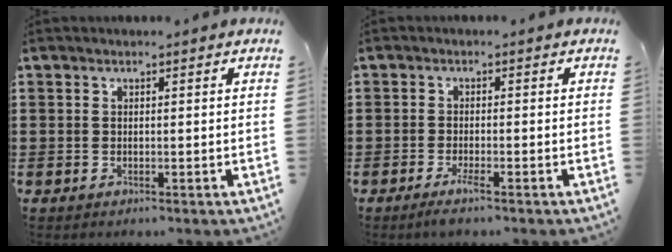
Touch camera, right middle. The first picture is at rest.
{"total": 2.0, "force": [-1.2, 0.1, 1.6], "torque": [-0.034, -0.005, -0.024]}